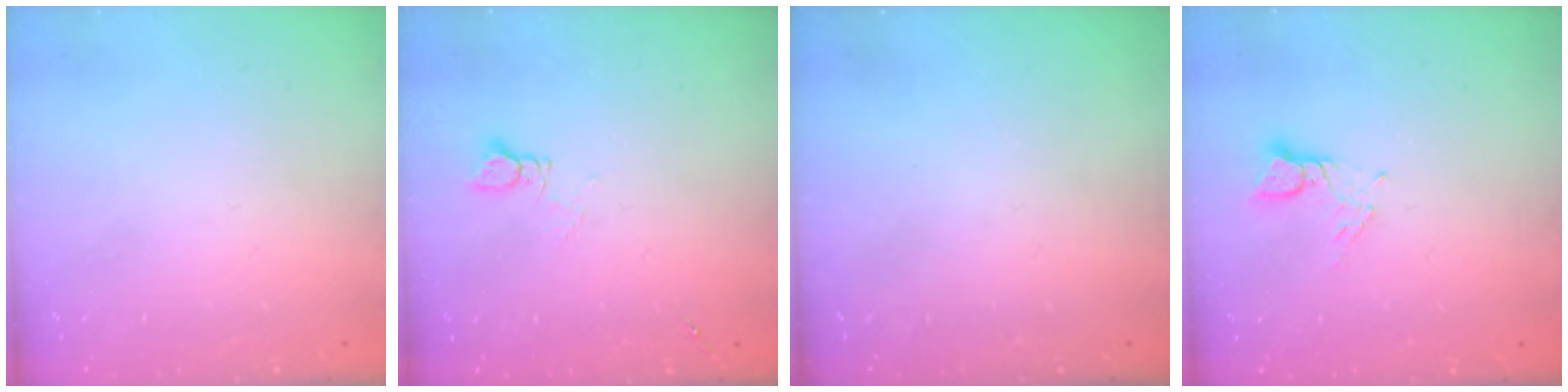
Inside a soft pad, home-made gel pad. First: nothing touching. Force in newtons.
{"total": 3.7, "press": 3.7, "slide": 0.5}
{"total": 0.0}
{"total": 2.4, "press": 2.4, "slide": 0.2}